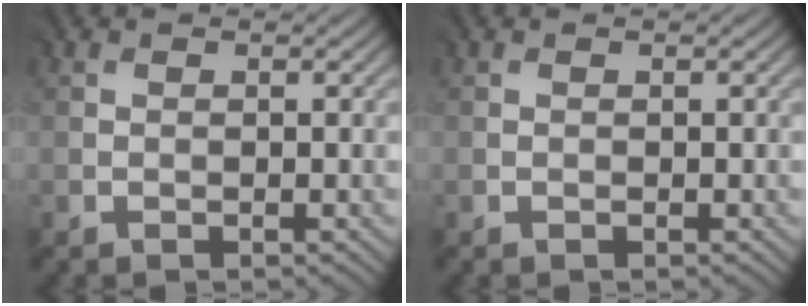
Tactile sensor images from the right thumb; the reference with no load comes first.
{"total": 0.0}